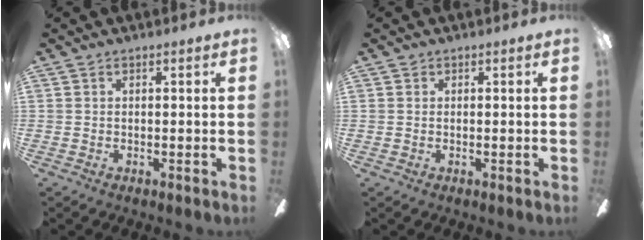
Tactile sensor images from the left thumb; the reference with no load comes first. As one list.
[{"total": 0.6, "force": [0.0, 0.6, 0.0], "torque": [0.001, 0.005, 0.000]}]